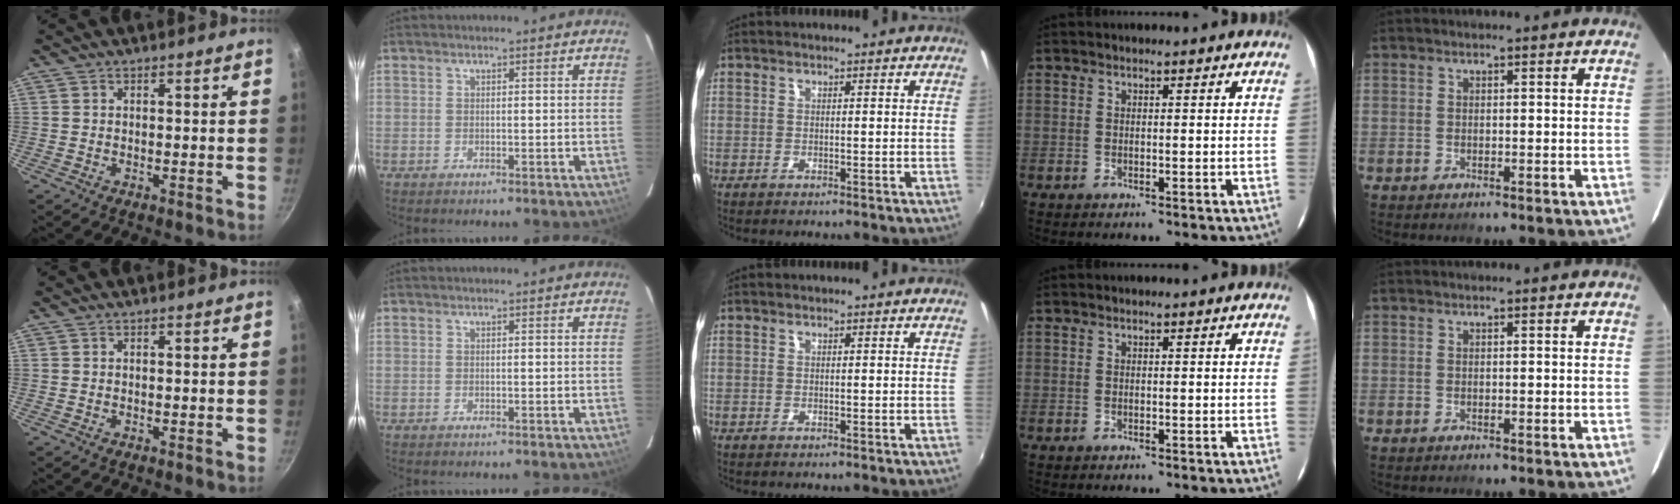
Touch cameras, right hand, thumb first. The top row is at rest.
{}